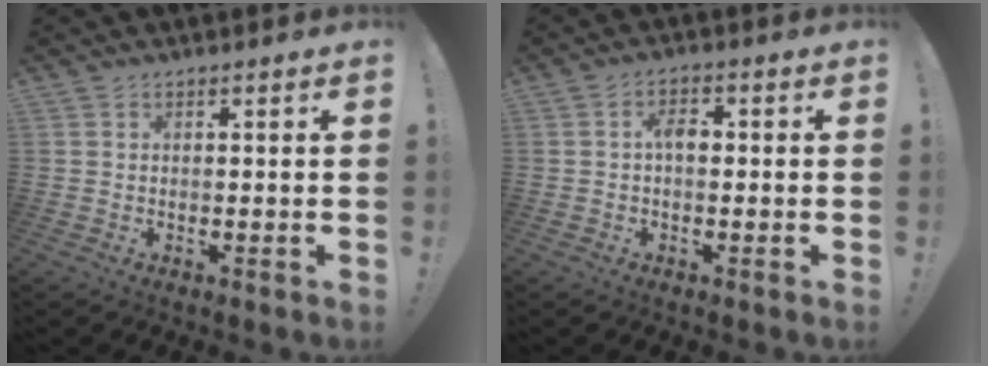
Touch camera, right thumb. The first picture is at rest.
{"total": 3.6, "force": [0.3, 2.1, 3.0], "torque": [-0.050, 0.008, 0.000]}